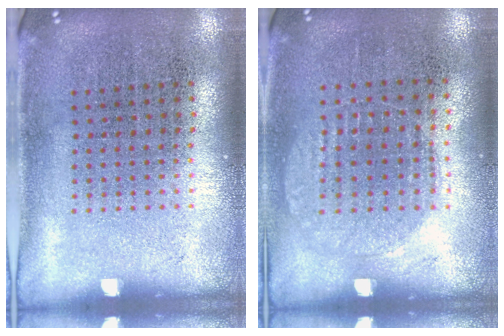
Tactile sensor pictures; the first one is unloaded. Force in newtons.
{"total": 0.9, "press": 0.8, "slide": 0.4}